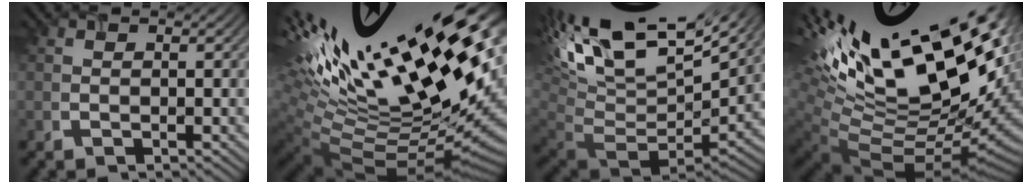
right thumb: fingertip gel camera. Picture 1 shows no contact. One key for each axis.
{"total": 20.1, "fx": 6.6, "fy": 8.0, "fz": 17.2, "tx": -0.278, "ty": 0.009, "tz": 0.144}
{"total": 14.7, "fx": 5.3, "fy": 7.2, "fz": 11.7, "tx": -0.225, "ty": 0.011, "tz": 0.126}
{"total": 19.0, "fx": 6.8, "fy": 8.7, "fz": 15.4, "tx": -0.255, "ty": 0.013, "tz": 0.156}